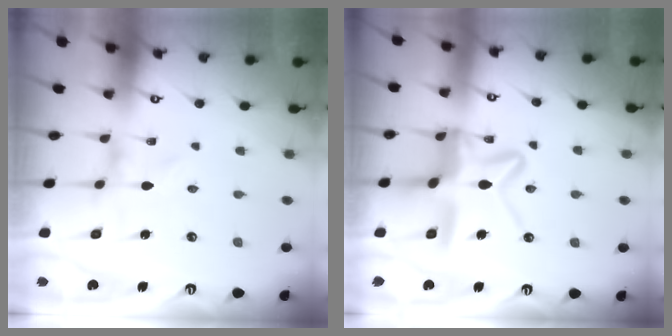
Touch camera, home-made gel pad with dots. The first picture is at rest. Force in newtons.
{"total": 14.3, "press": 14.3, "slide": 1.2}